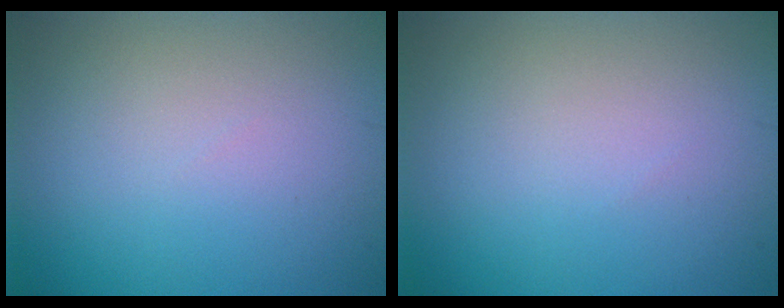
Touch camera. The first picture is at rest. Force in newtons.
{"total": 0.0}